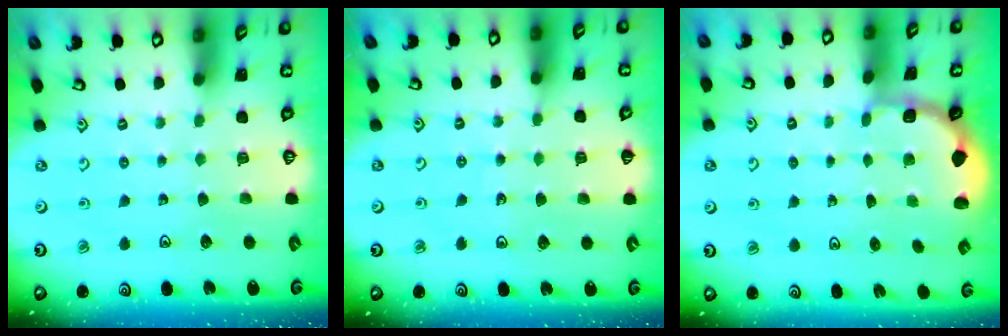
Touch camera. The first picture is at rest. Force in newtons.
{"total": 5.2, "press": 4.9, "slide": 1.5}
{"total": 1.8, "press": 1.7, "slide": 0.7}